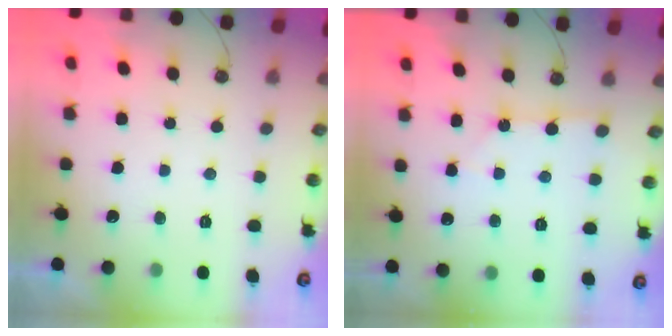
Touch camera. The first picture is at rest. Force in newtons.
{"total": 2.4, "press": 2.4, "slide": 0.3}